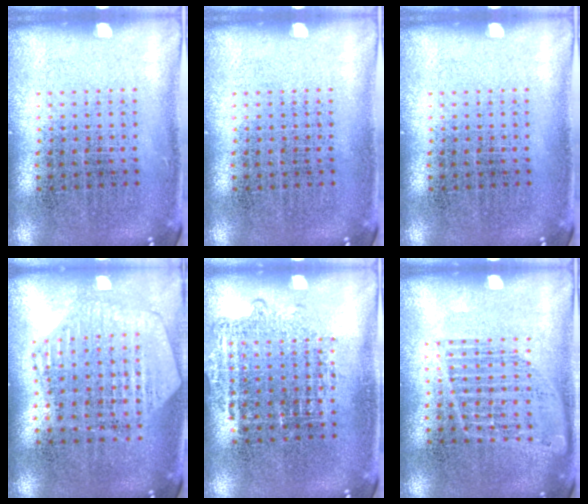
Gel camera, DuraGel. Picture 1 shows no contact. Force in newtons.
{"total": 0.0}
{"total": 0.0}
{"total": 1.2, "press": 1.2, "slide": 0.1}
{"total": 1.0, "press": 0.9, "slide": 0.4}
{"total": 1.1, "press": 1.1, "slide": 0.3}